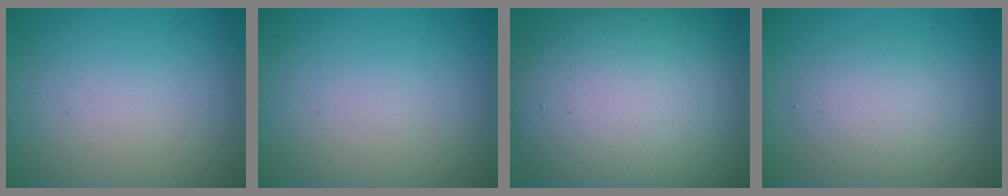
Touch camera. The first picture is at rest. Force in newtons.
{"total": 0.0}
{"total": 15.5, "press": 15.4, "slide": 0.4}
{"total": 2.7, "press": 2.7, "slide": 0.0}